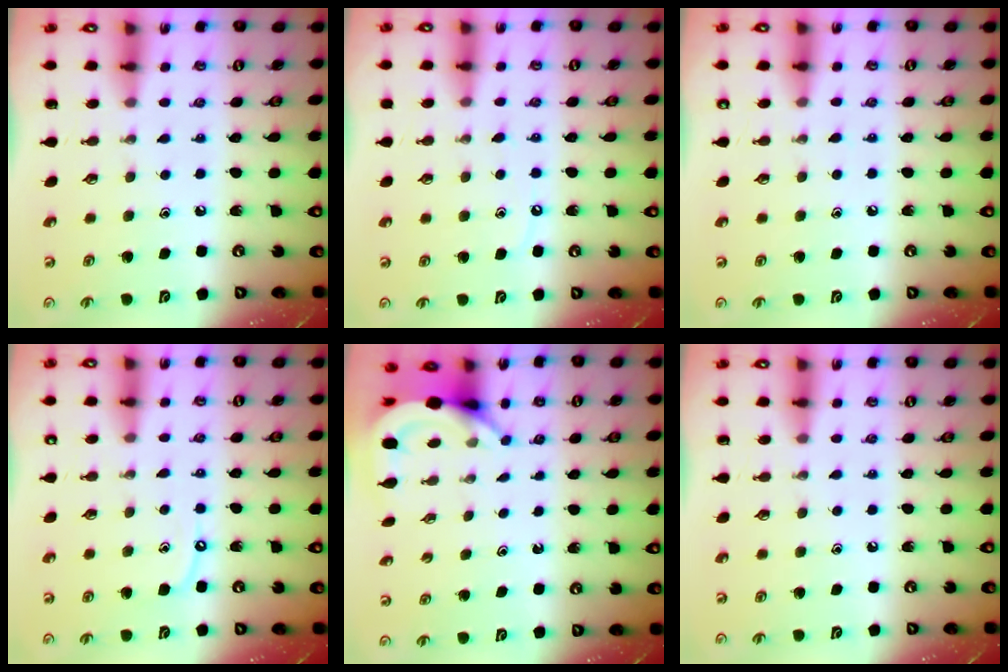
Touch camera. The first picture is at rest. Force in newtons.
{"total": 6.6, "press": 6.6, "slide": 0.7}
{"total": 3.9, "press": 3.9, "slide": 0.6}
{"total": 4.0, "press": 4.0, "slide": 0.3}
{"total": 5.0, "press": 5.0, "slide": 0.2}
{"total": 0.0}